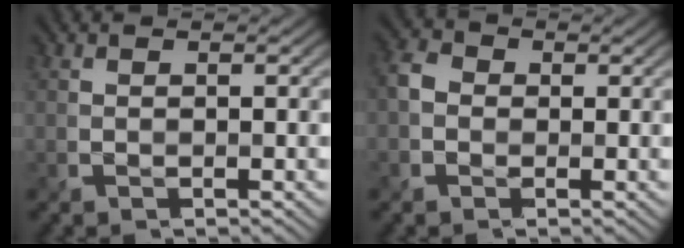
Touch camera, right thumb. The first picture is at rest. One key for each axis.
{"total": 3.1, "fx": -0.5, "fy": 2.7, "fz": 1.5, "tx": -0.038, "ty": 0.001, "tz": -0.017}